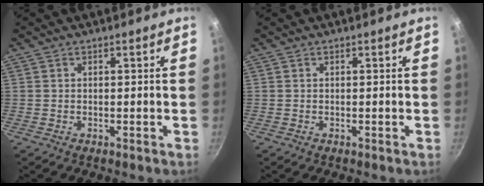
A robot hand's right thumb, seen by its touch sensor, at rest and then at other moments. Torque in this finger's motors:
{"motor_torque": [0.00, 0.00, 0.01, 0.01, 0.00]}